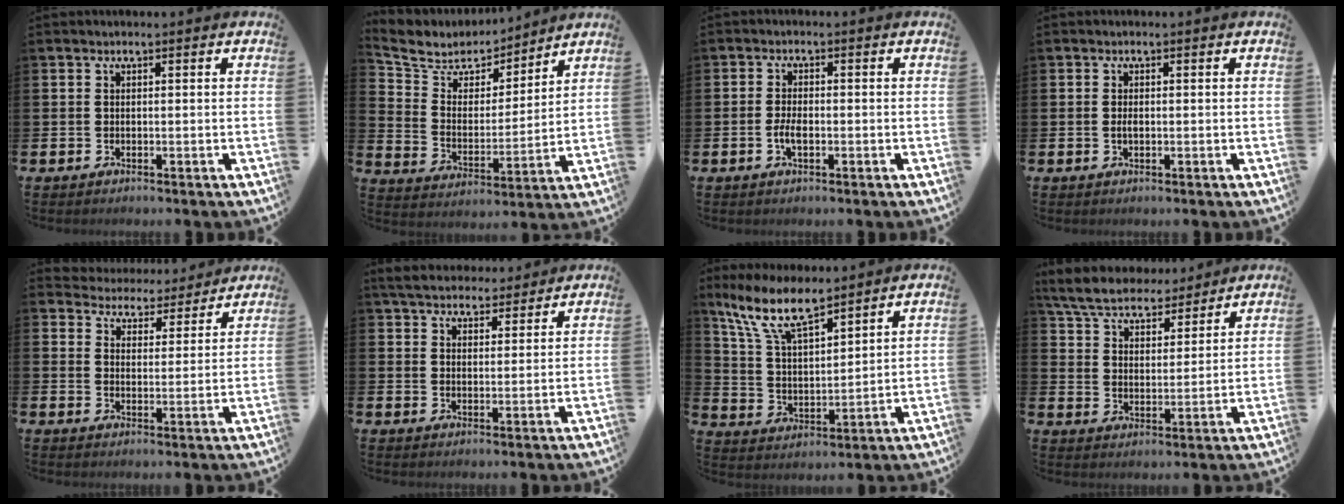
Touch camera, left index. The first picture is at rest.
{"total": 6.4, "force": [5.9, 2.5, -0.1], "torque": [-0.048, -0.048, 0.103]}
{"total": 2.4, "force": [-0.9, 1.0, 2.0], "torque": [-0.036, 0.001, -0.017]}
{"total": 0.9, "force": [-0.3, 0.4, 0.8], "torque": [-0.013, 0.002, -0.006]}
{"total": 4.5, "force": [4.3, 1.2, -0.5], "torque": [-0.012, -0.040, 0.072]}
{"total": 5.5, "force": [5.3, 1.5, 0.7], "torque": [-0.031, -0.024, 0.097]}
{"total": 10.5, "force": [8.4, 3.0, 5.5], "torque": [-0.140, -0.024, 0.153]}
{"total": 7.0, "force": [6.6, 1.8, 1.2], "torque": [-0.060, -0.036, 0.119]}